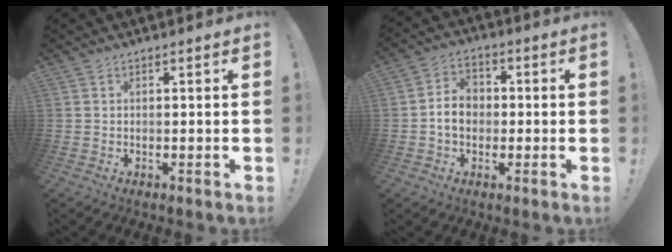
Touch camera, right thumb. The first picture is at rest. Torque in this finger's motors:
{"motor_torque": [0.93, 1.50, 0.82, -0.53, 0.01]}